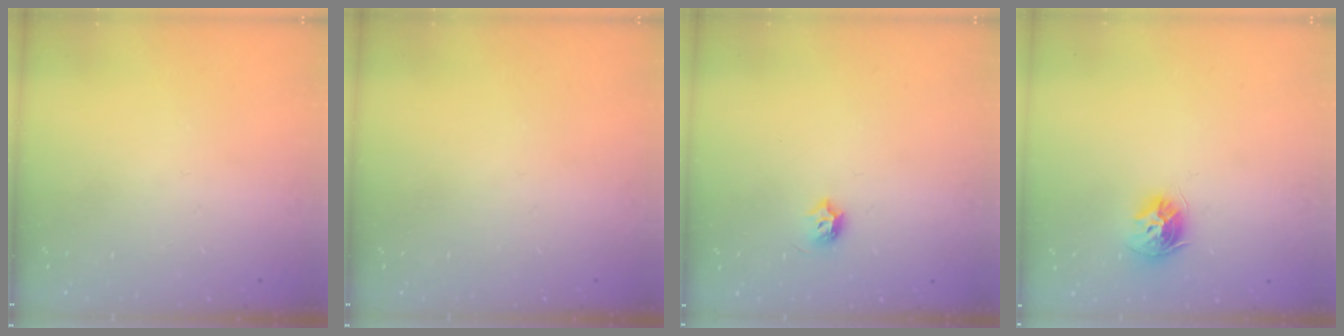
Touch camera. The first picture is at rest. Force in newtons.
{"total": 0.0}
{"total": 5.5, "press": 5.4, "slide": 0.9}
{"total": 9.3, "press": 9.3, "slide": 1.0}